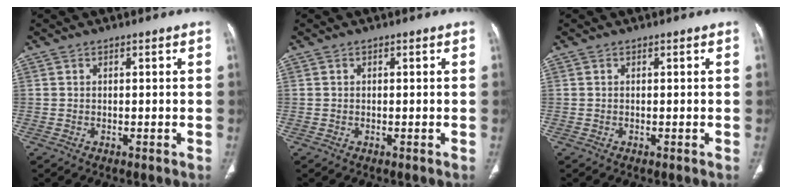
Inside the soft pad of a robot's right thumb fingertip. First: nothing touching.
{"total": 0.0}
{"total": 0.0}